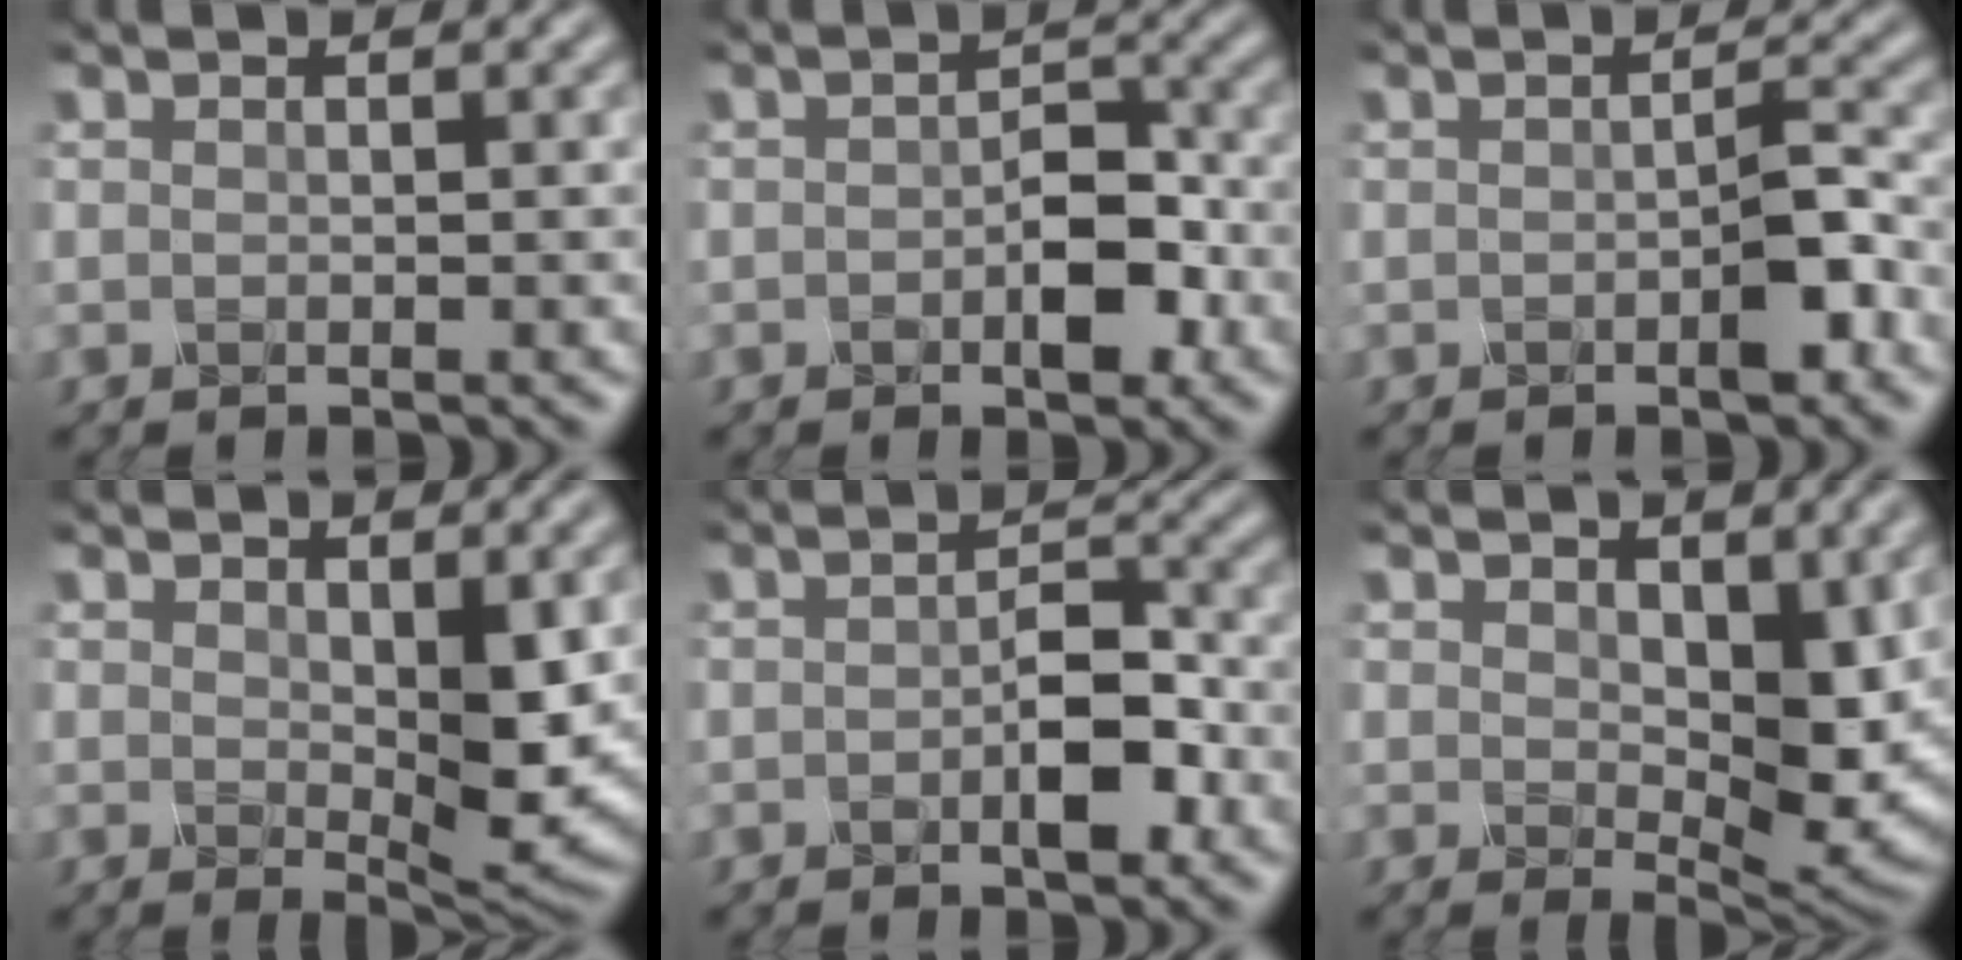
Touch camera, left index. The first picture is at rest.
{"total": 3.1, "force": [-1.1, 1.4, 2.5], "torque": [-0.042, 0.007, -0.018]}
{"total": 2.2, "force": [-1.0, 0.4, 1.9], "torque": [-0.035, 0.008, -0.020]}
{"total": 4.4, "force": [0.4, 1.7, 4.1], "torque": [-0.073, -0.009, 0.012]}
{"total": 3.0, "force": [-1.1, 1.1, 2.6], "torque": [-0.046, 0.006, -0.020]}
{"total": 6.0, "force": [0.8, 3.2, 5.0], "torque": [-0.087, -0.008, 0.020]}